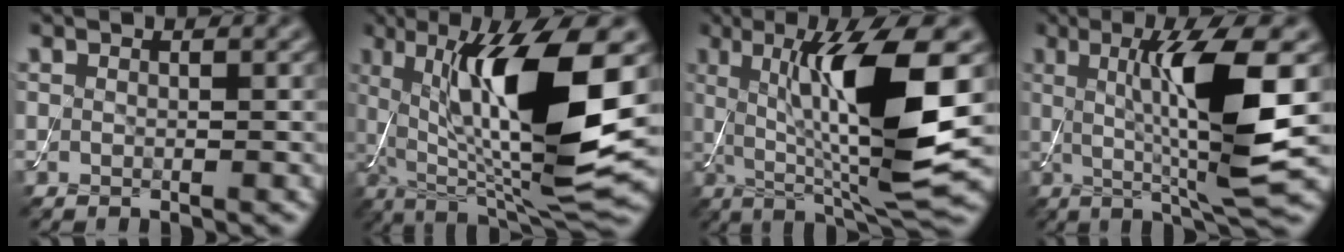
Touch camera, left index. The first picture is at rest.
{"total": 14.0, "force": [2.3, 3.7, 13.3], "torque": [-0.212, -0.010, 0.042]}
{"total": 11.6, "force": [1.3, 2.2, 11.3], "torque": [-0.177, -0.007, 0.032]}
{"total": 9.3, "force": [0.8, 1.4, 9.2], "torque": [-0.141, -0.013, 0.022]}